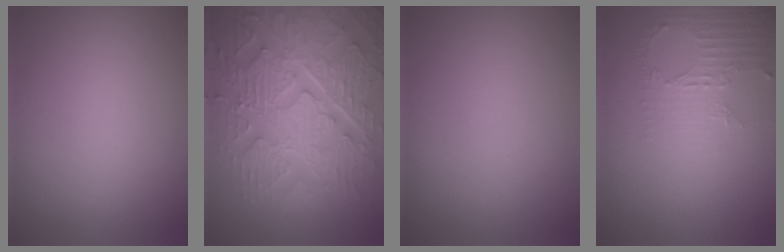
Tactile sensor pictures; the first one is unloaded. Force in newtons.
{"total": 9.4, "press": 6.9, "slide": 6.4}
{"total": 0.0}
{"total": 2.5, "press": 1.8, "slide": 1.7}